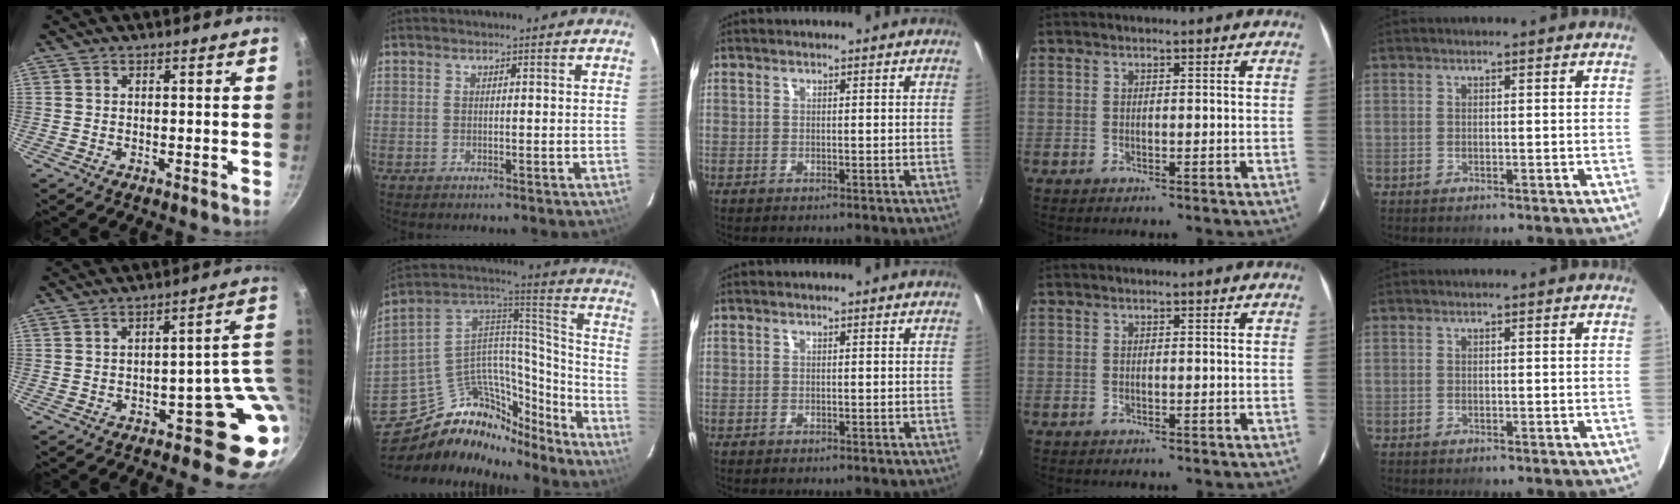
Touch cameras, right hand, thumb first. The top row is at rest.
{"thumb": {"total": 9.3, "force": [-0.8, 5.5, 7.5], "torque": [-0.021, 0.021, -0.007]}, "index": {"total": 25.2, "force": [-19.6, 12.3, 9.9], "torque": [-0.185, 0.080, -0.294]}}